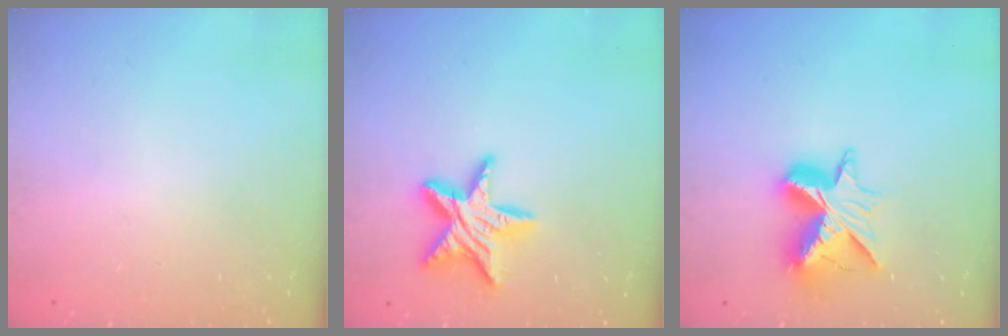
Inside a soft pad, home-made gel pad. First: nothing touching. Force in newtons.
{"total": 14.5, "press": 14.5, "slide": 0.8}
{"total": 12.1, "press": 12.0, "slide": 1.0}